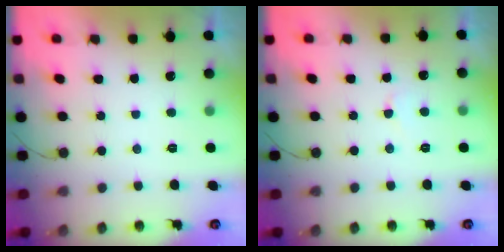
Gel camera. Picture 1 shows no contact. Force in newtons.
{"total": 3.5, "press": 3.4, "slide": 0.4}